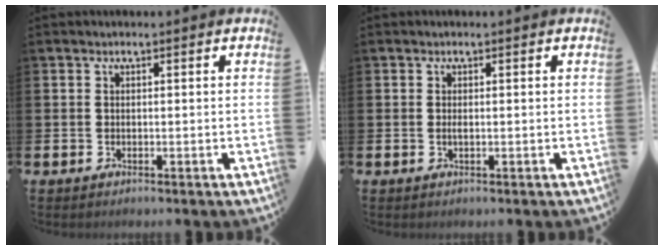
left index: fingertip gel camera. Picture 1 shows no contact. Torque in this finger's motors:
{"motor_torque": [0.40, 0.02, -0.04, 0.00]}